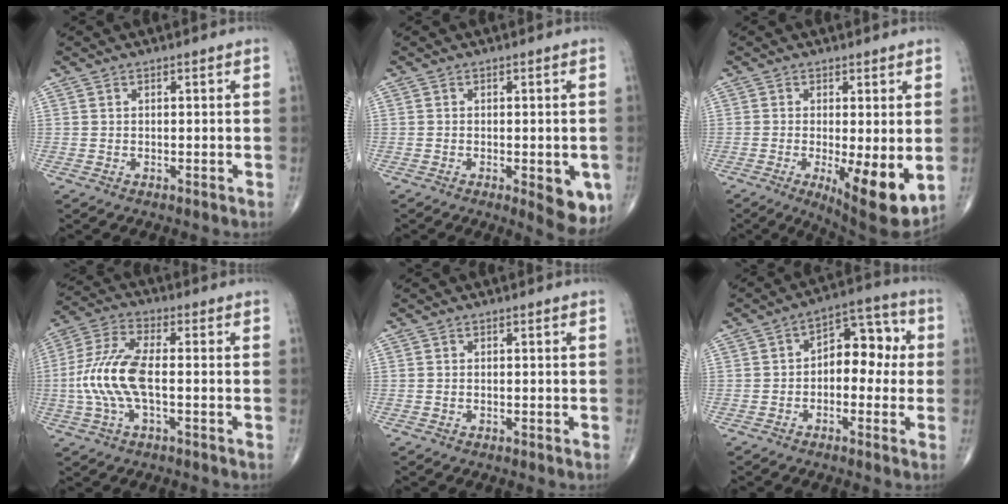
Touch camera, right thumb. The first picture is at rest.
{"total": 7.4, "force": [-2.3, 2.7, 6.5], "torque": [-0.060, -0.009, -0.024]}
{"total": 11.0, "force": [-2.0, 3.2, 10.3], "torque": [-0.151, -0.027, -0.023]}
{"total": 11.4, "force": [-1.4, 4.2, 10.5], "torque": [-0.245, 0.025, -0.031]}
{"total": 0.0}
{"total": 9.4, "force": [0.0, 6.1, 7.2], "torque": [-0.062, 0.038, -0.014]}